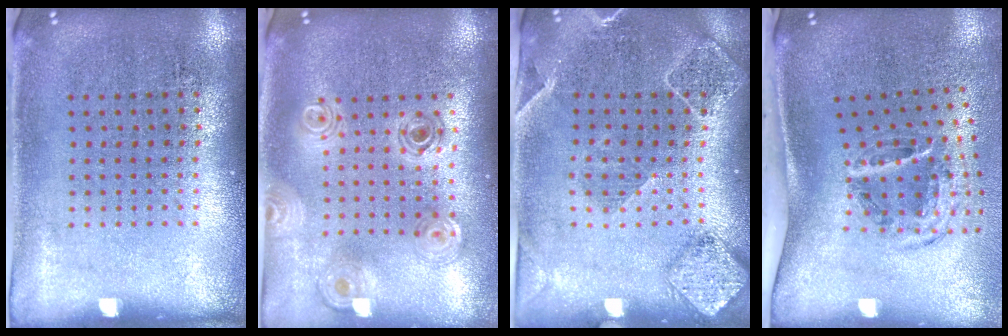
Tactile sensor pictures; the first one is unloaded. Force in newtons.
{"total": 1.0, "press": 1.0, "slide": 0.2}
{"total": 1.8, "press": 1.7, "slide": 0.5}
{"total": 1.9, "press": 1.1, "slide": 1.6}